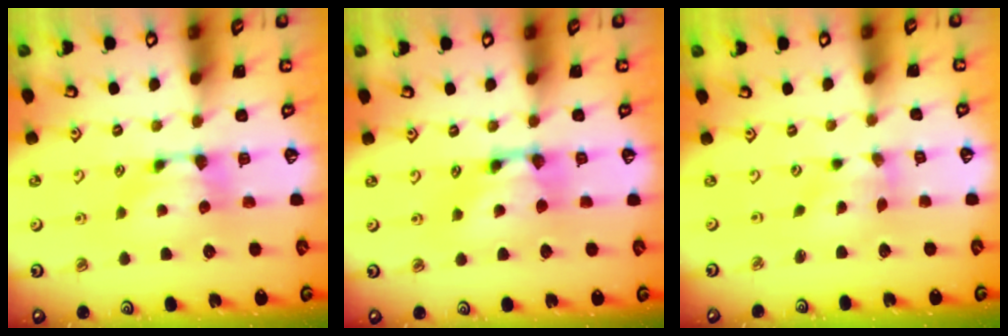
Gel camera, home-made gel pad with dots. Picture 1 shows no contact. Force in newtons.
{"total": 2.6, "press": 2.6, "slide": 0.2}
{"total": 1.9, "press": 1.3, "slide": 1.4}